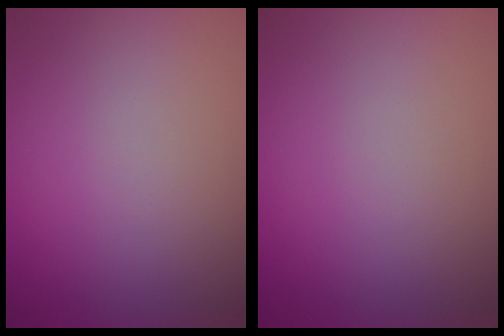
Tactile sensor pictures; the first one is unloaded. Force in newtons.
{"total": 0.0}